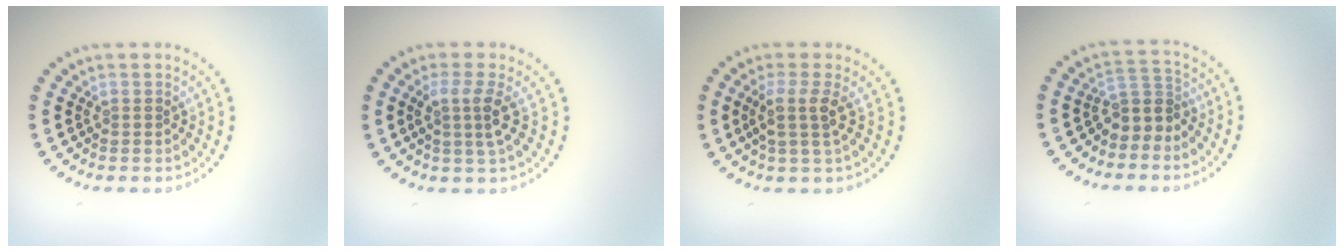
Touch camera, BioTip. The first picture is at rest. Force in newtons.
{"total": 2.5, "press": 1.9, "slide": 1.6}
{"total": 2.5, "press": 1.9, "slide": 1.6}
{"total": 2.8, "press": 2.0, "slide": 2.0}